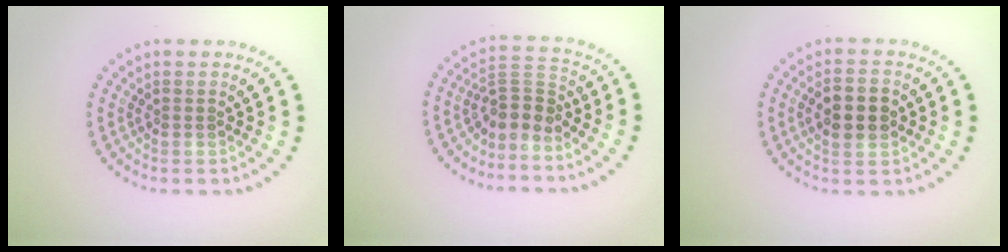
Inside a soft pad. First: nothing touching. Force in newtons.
{"total": 2.8, "press": 2.0, "slide": 2.0}
{"total": 3.7, "press": 3.7, "slide": 0.1}